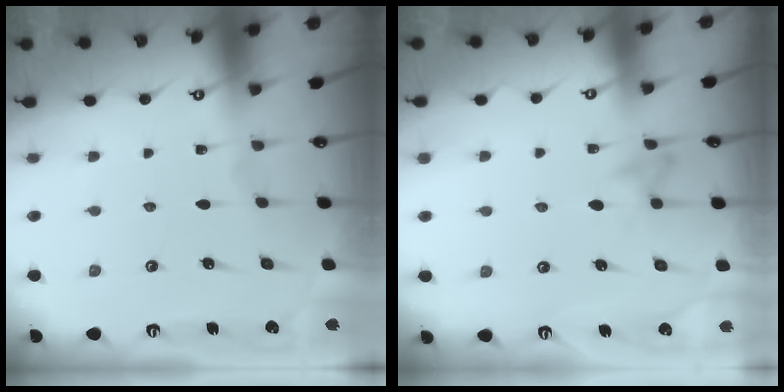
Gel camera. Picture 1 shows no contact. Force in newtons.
{"total": 6.7, "press": 6.6, "slide": 1.2}